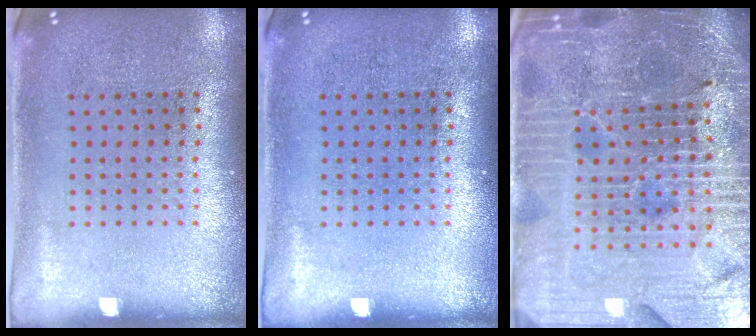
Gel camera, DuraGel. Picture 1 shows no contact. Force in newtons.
{"total": 0.0}
{"total": 5.9, "press": 5.4, "slide": 2.3}